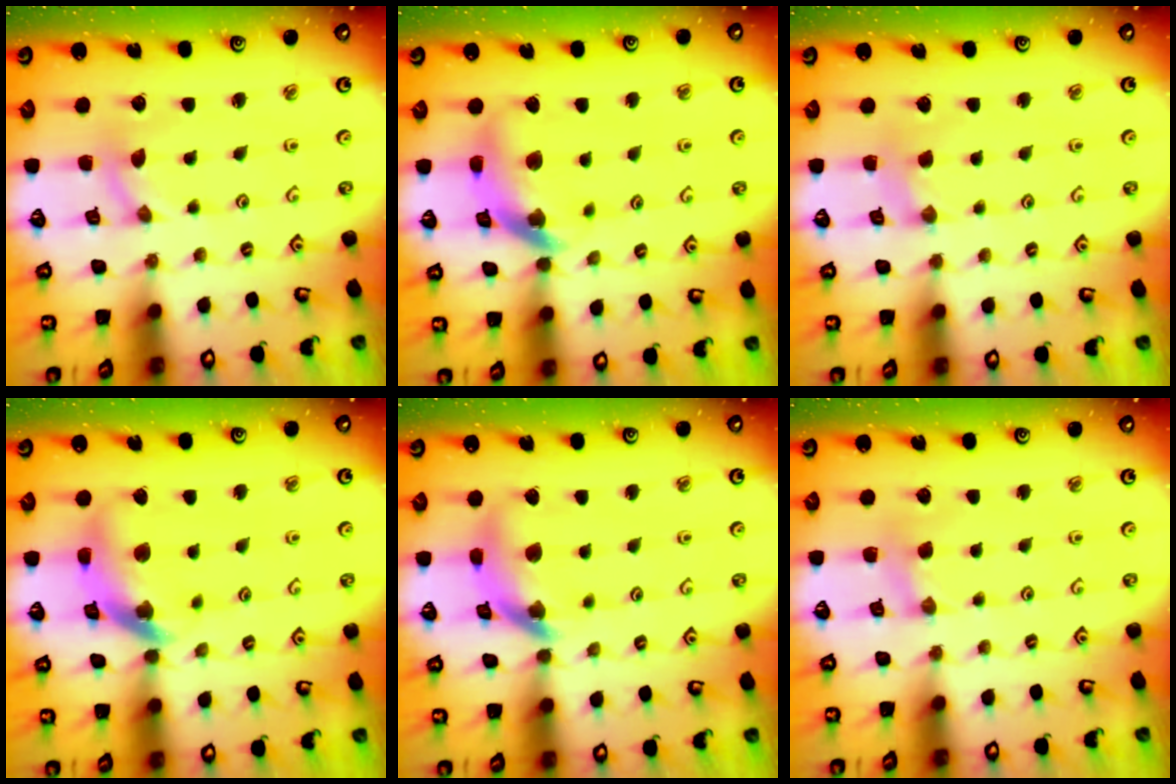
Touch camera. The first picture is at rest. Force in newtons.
{"total": 12.3, "press": 12.2, "slide": 1.3}
{"total": 2.4, "press": 2.4, "slide": 0.4}
{"total": 12.3, "press": 12.2, "slide": 1.3}
{"total": 12.7, "press": 12.6, "slide": 1.6}
{"total": 2.5, "press": 2.5, "slide": 0.4}